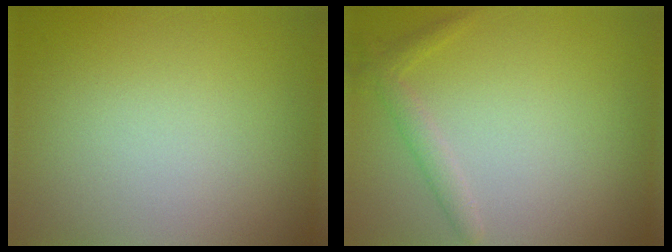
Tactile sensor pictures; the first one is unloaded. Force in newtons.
{"total": 1.5, "press": 1.5, "slide": 0.1}